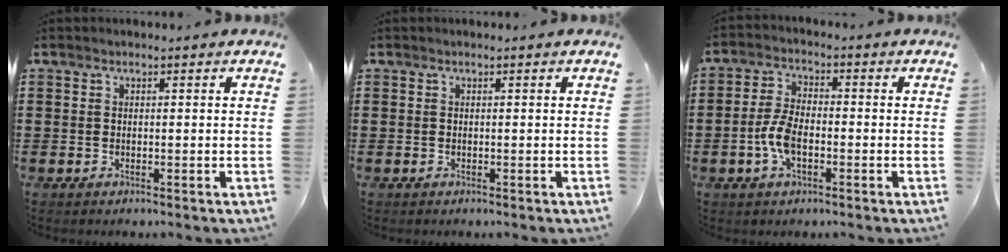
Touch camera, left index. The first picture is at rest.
{"total": 0.0}
{"total": 5.8, "force": [-1.5, 2.9, 4.8], "torque": [-0.119, -0.002, -0.036]}